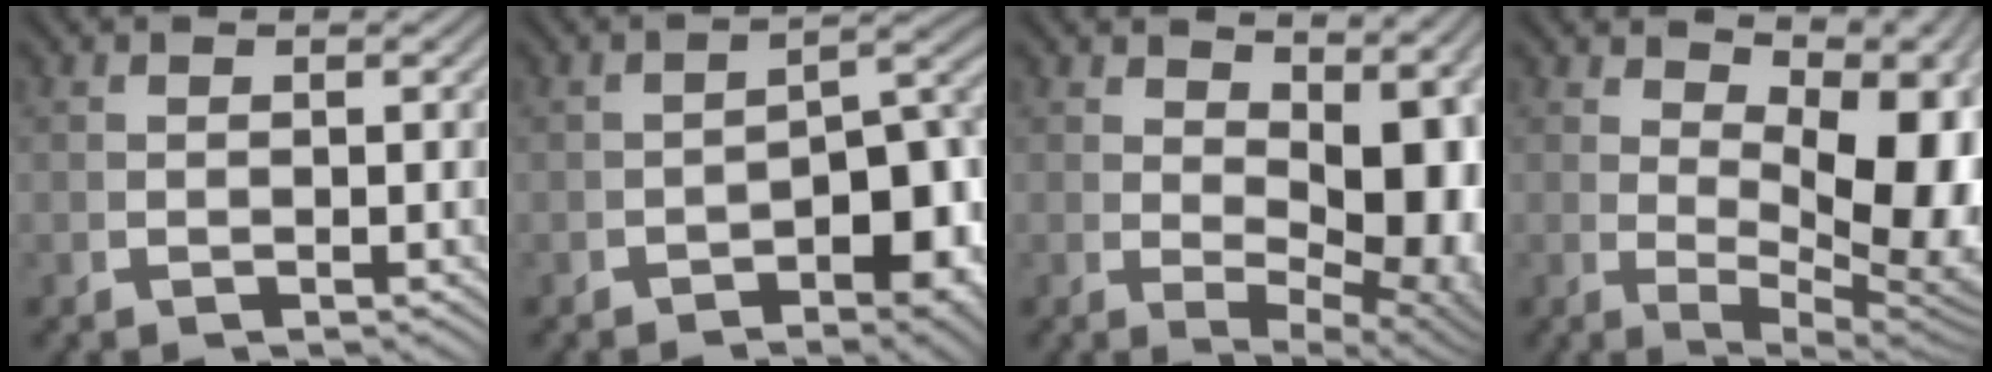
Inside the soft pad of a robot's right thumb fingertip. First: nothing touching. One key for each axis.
{"total": 6.2, "fx": -2.4, "fy": 2.8, "fz": 5.0, "tx": -0.057, "ty": -0.014, "tz": -0.025}
{"total": 8.9, "fx": 1.6, "fy": 4.5, "fz": 7.5, "tx": -0.112, "ty": -0.029, "tz": 0.048}
{"total": 11.8, "fx": 1.0, "fy": 6.0, "fz": 10.2, "tx": -0.150, "ty": -0.039, "tz": 0.045}